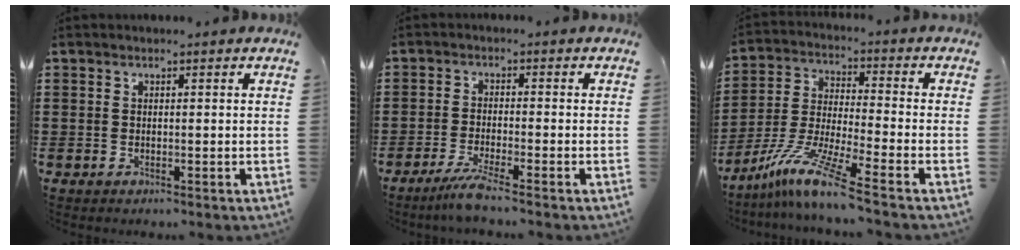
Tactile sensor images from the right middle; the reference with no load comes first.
{"total": 3.9, "force": [-2.9, -0.2, 2.5], "torque": [-0.056, -0.013, -0.057]}
{"total": 9.9, "force": [-7.2, 0.0, 6.8], "torque": [-0.147, -0.010, -0.147]}